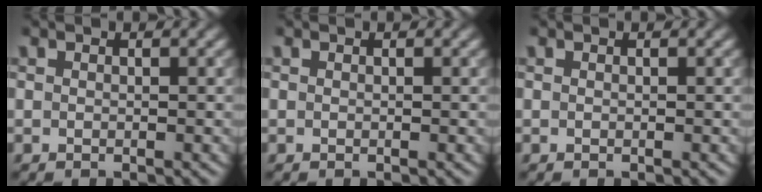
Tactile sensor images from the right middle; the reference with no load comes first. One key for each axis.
{"total": 0.0}
{"total": 0.0}